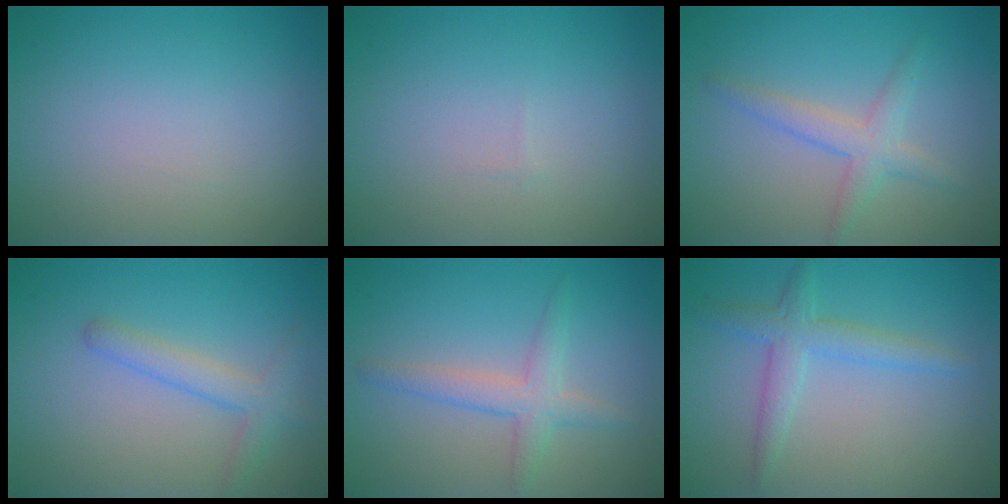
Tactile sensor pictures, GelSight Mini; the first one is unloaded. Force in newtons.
{"total": 0.0}
{"total": 2.6, "press": 2.6, "slide": 0.2}
{"total": 2.5, "press": 2.5, "slide": 0.1}
{"total": 2.8, "press": 2.8, "slide": 0.1}
{"total": 2.9, "press": 2.9, "slide": 0.1}